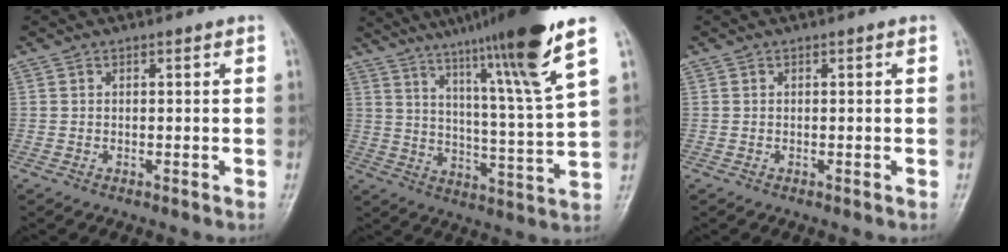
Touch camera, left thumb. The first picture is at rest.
{"total": 19.8, "force": [13.2, 0.0, 14.8], "torque": [-0.218, -0.059, 0.199]}
{"total": 0.0}